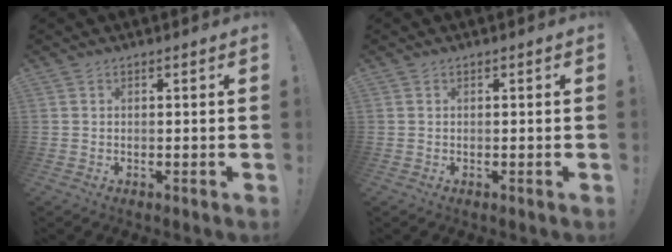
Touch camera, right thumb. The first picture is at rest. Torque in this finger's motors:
{"motor_torque": [-0.10, -0.01, 0.10, -0.11, 0.07]}